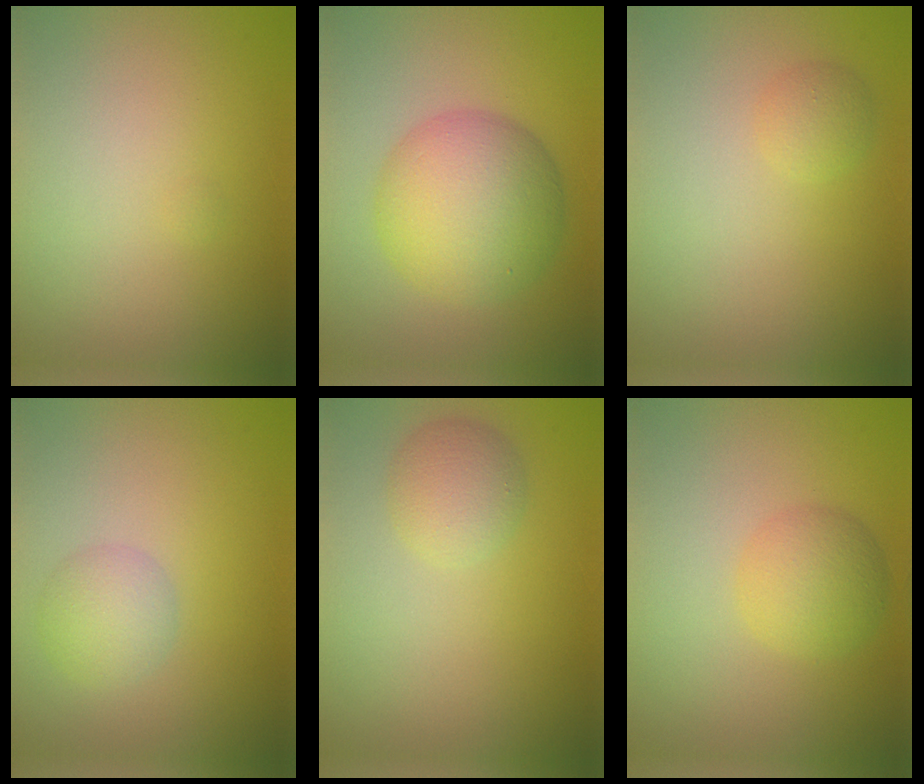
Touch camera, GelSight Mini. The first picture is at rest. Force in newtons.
{"total": 8.4, "press": 8.4, "slide": 0.2}
{"total": 1.3, "press": 1.3, "slide": 0.1}
{"total": 2.7, "press": 2.7, "slide": 0.1}
{"total": 2.7, "press": 2.7, "slide": 0.1}
{"total": 3.2, "press": 3.2, "slide": 0.0}